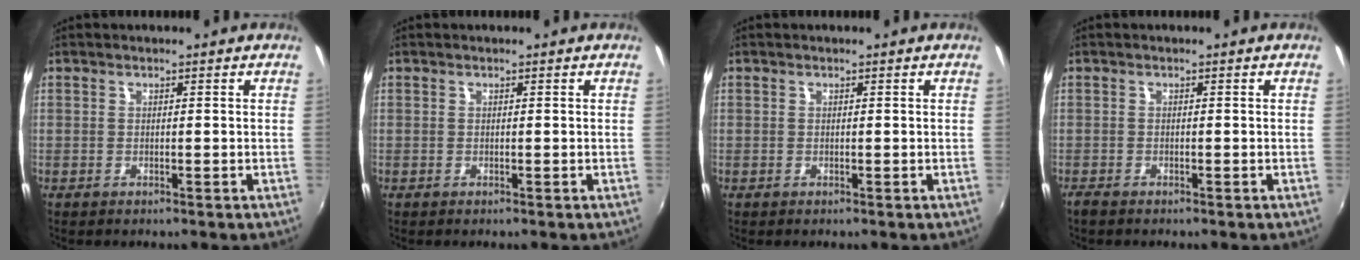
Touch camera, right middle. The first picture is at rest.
{"total": 0.0}
{"total": 0.0}
{"total": 1.4, "force": [-1.2, 0.4, 0.5], "torque": [-0.013, -0.004, -0.024]}